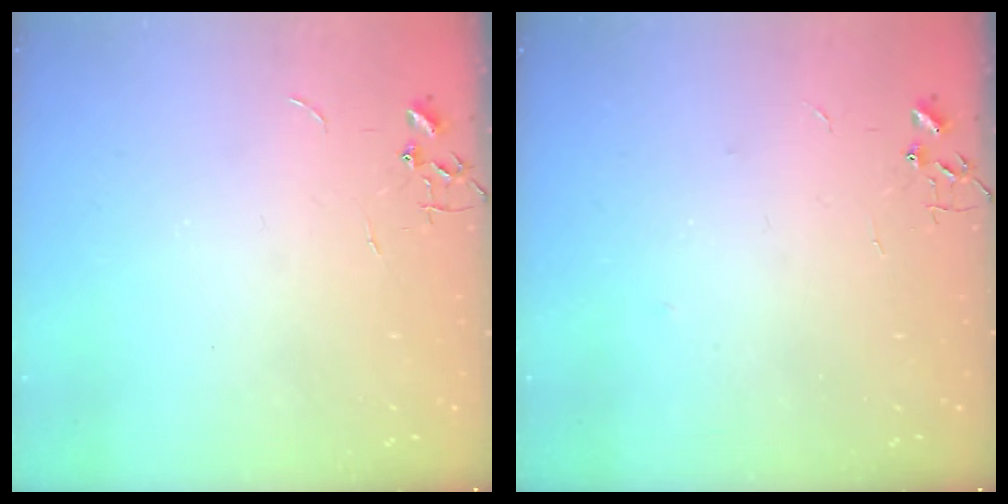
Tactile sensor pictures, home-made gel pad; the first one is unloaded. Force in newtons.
{"total": 2.5, "press": 2.1, "slide": 1.4}